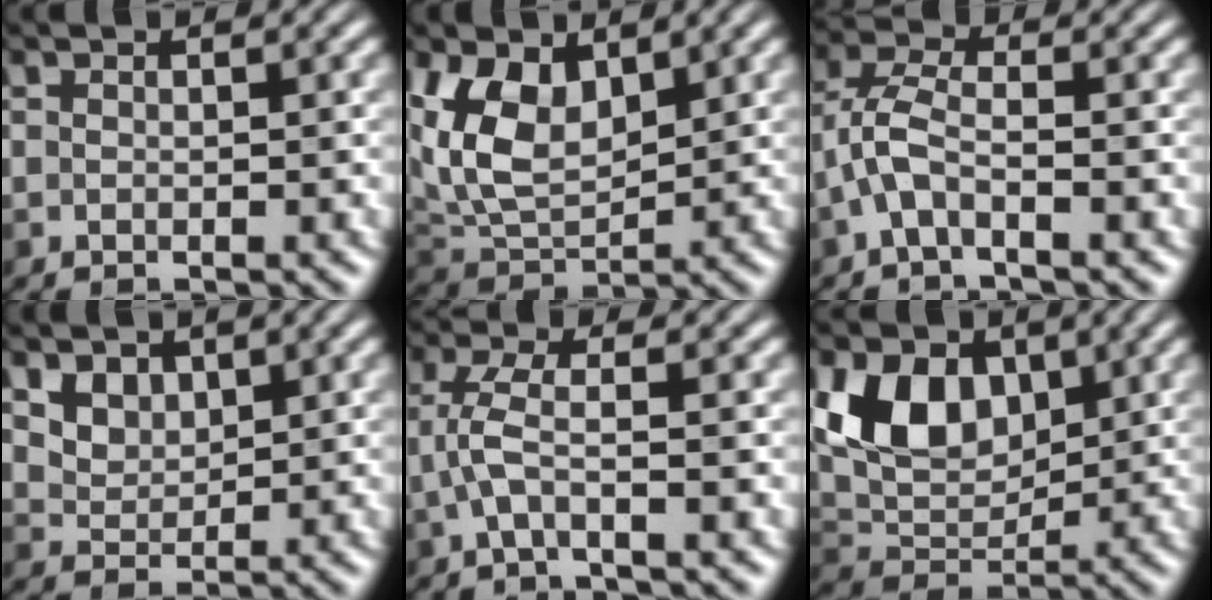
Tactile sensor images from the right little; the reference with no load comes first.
{"total": 6.3, "force": [1.3, 4.1, 4.6], "torque": [-0.100, -0.011, 0.023]}
{"total": 4.6, "force": [-2.4, 1.8, 3.5], "torque": [-0.089, 0.012, -0.054]}
{"total": 2.3, "force": [1.2, 1.7, 0.9], "torque": [-0.026, -0.020, 0.030]}
{"total": 3.3, "force": [-1.5, 0.5, 2.9], "torque": [-0.078, 0.005, -0.031]}
{"total": 6.5, "force": [1.6, 4.6, 4.4], "torque": [-0.083, -0.010, 0.021]}